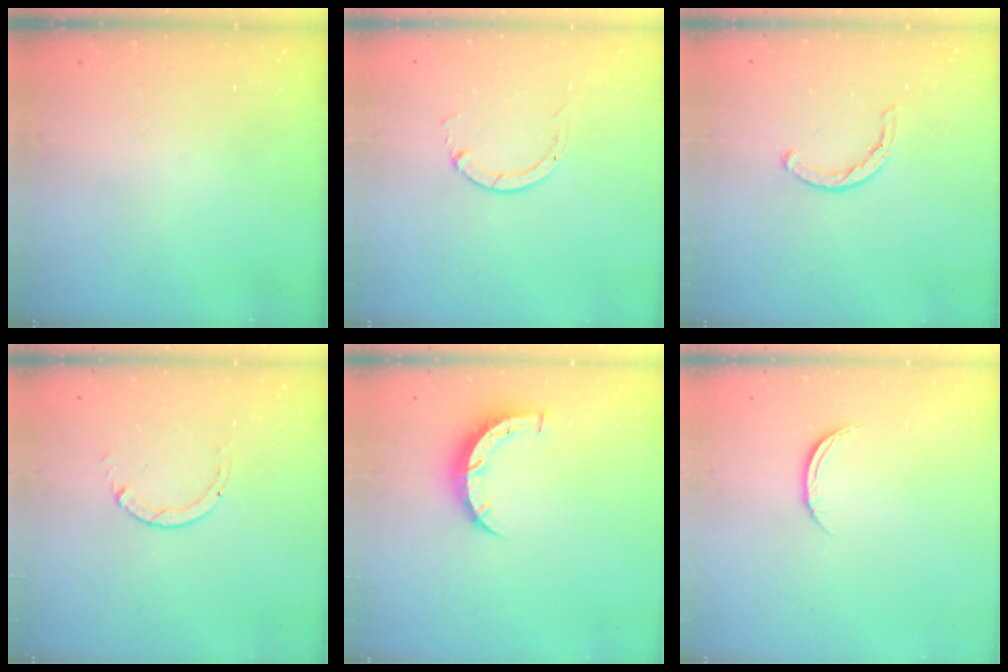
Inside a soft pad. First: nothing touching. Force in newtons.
{"total": 1.3, "press": 1.2, "slide": 0.3}
{"total": 3.0, "press": 3.0, "slide": 0.3}
{"total": 0.9, "press": 0.9, "slide": 0.1}
{"total": 6.7, "press": 6.7, "slide": 0.6}
{"total": 5.0, "press": 4.9, "slide": 0.6}